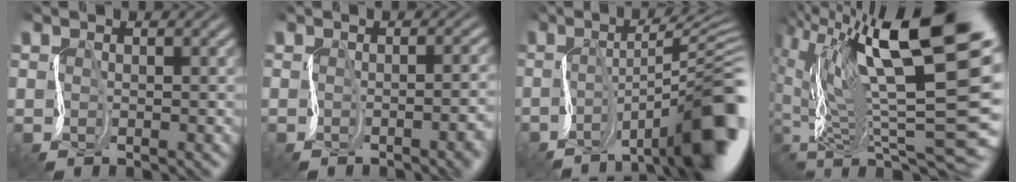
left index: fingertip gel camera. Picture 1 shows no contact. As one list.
[{"total": 4.2, "force": [-1.3, 1.6, 3.7], "torque": [-0.014, -0.003, -0.010]}, {"total": 10.9, "force": [-3.9, 2.4, 9.9], "torque": [-0.123, 0.004, -0.067]}, {"total": 13.1, "force": [1.4, 5.5, 11.8], "torque": [-0.187, 0.005, 0.019]}]